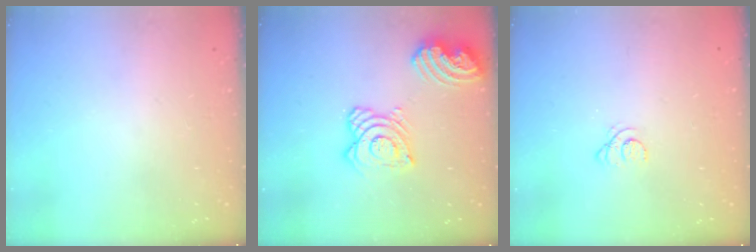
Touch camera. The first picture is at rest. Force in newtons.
{"total": 16.3, "press": 16.1, "slide": 2.3}
{"total": 1.5, "press": 1.5, "slide": 0.2}